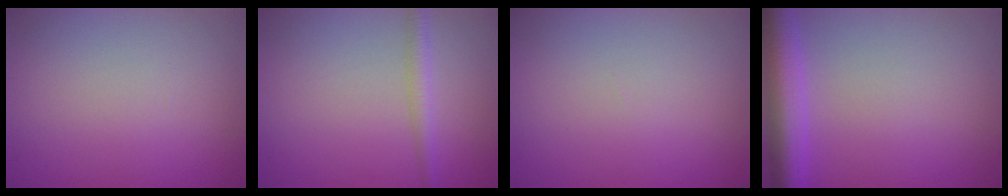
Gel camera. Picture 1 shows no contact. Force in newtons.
{"total": 1.9, "press": 1.8, "slide": 0.1}
{"total": 0.0}
{"total": 5.4, "press": 5.4, "slide": 0.4}